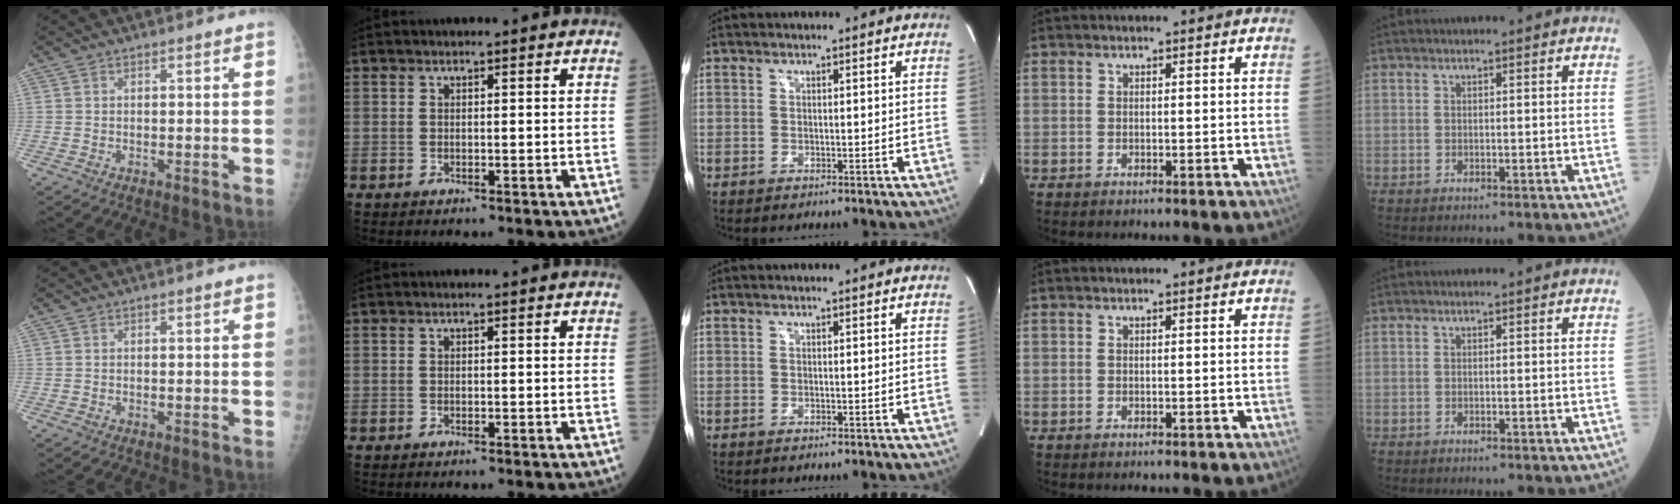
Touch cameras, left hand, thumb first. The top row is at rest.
{}